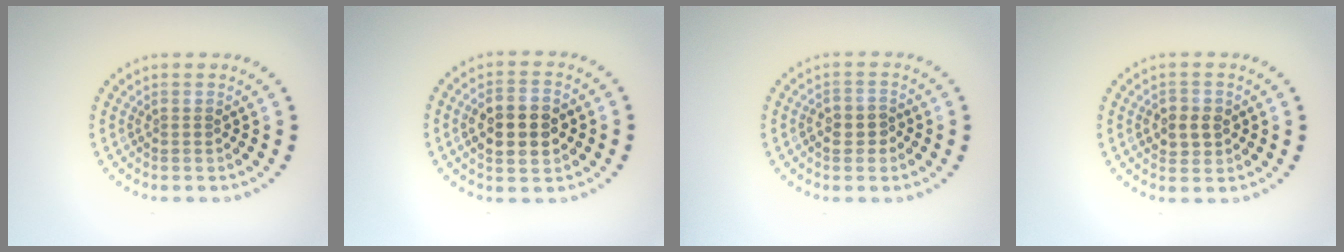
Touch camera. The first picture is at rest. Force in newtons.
{"total": 5.0, "press": 5.0, "slide": 0.3}
{"total": 2.2, "press": 2.1, "slide": 0.6}
{"total": 2.6, "press": 2.5, "slide": 0.5}